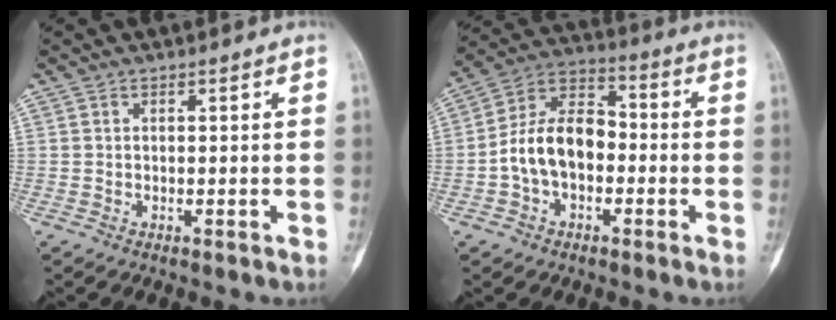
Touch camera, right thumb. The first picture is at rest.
{"total": 12.4, "force": [-2.2, 8.2, 9.0], "torque": [-0.144, 0.044, -0.051]}